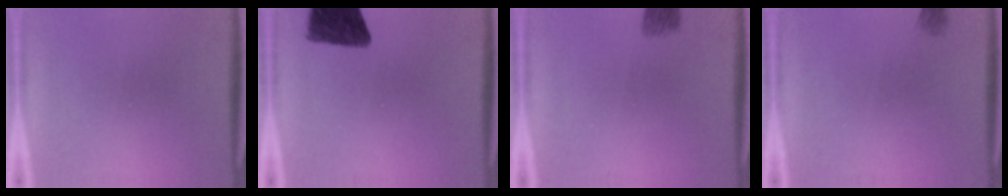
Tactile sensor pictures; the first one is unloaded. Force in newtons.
{"total": 11.2}
{"total": 4.5}
{"total": 1.1}